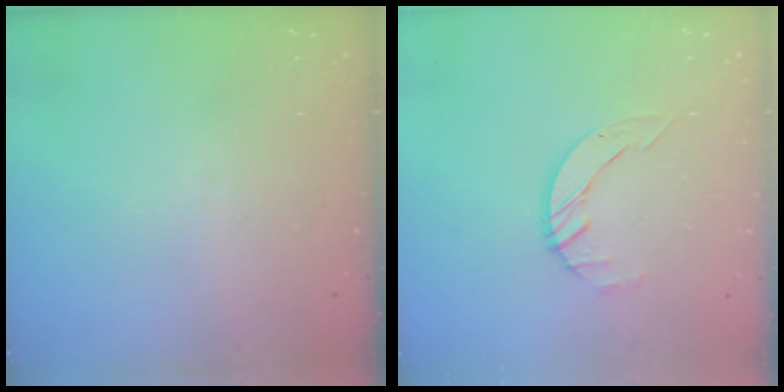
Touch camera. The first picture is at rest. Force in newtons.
{"total": 2.7, "press": 2.7, "slide": 0.3}